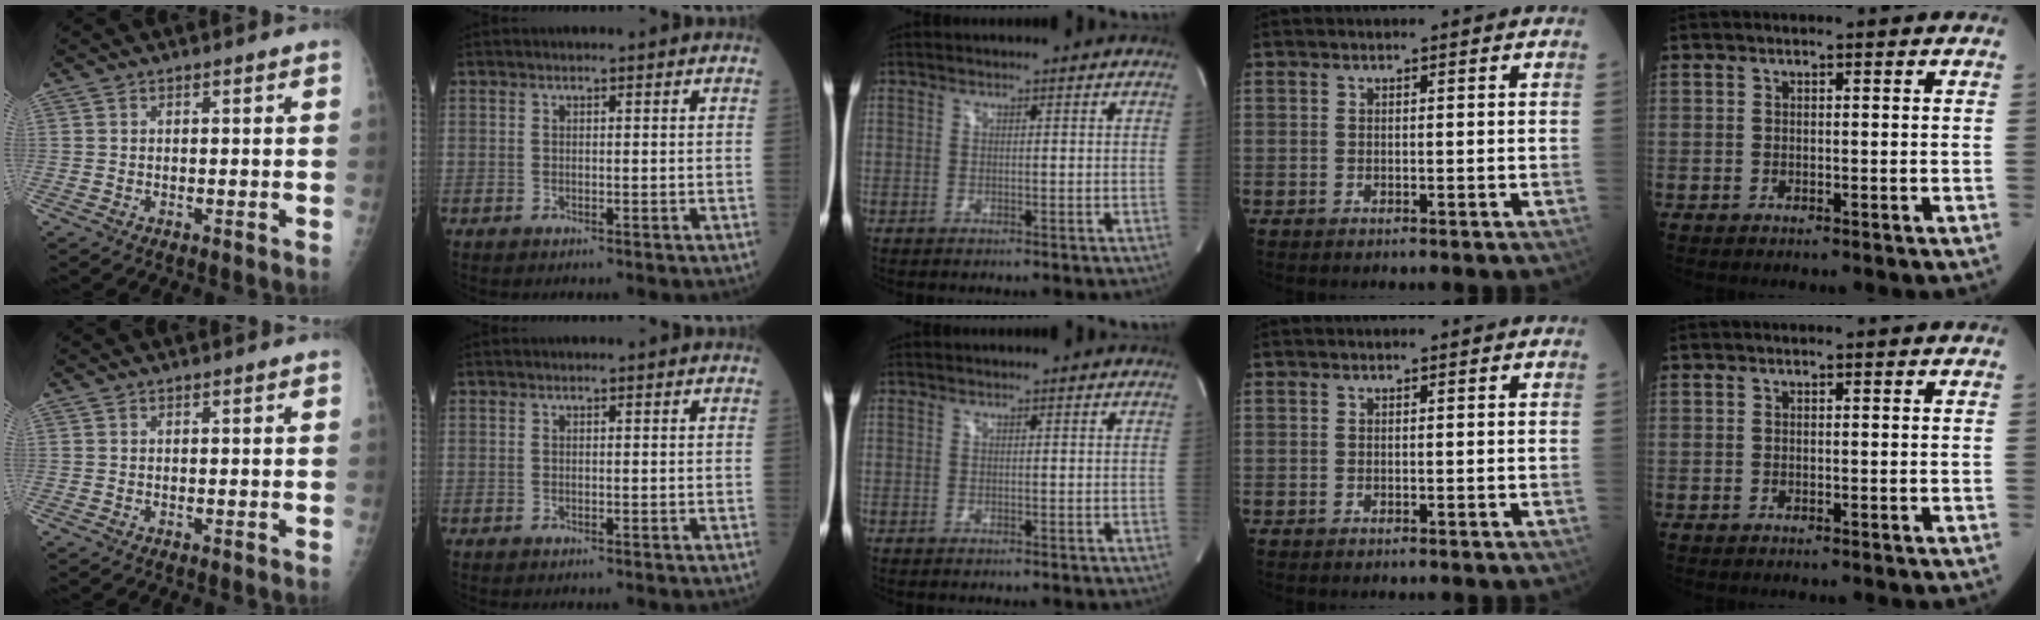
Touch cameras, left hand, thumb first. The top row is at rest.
{}